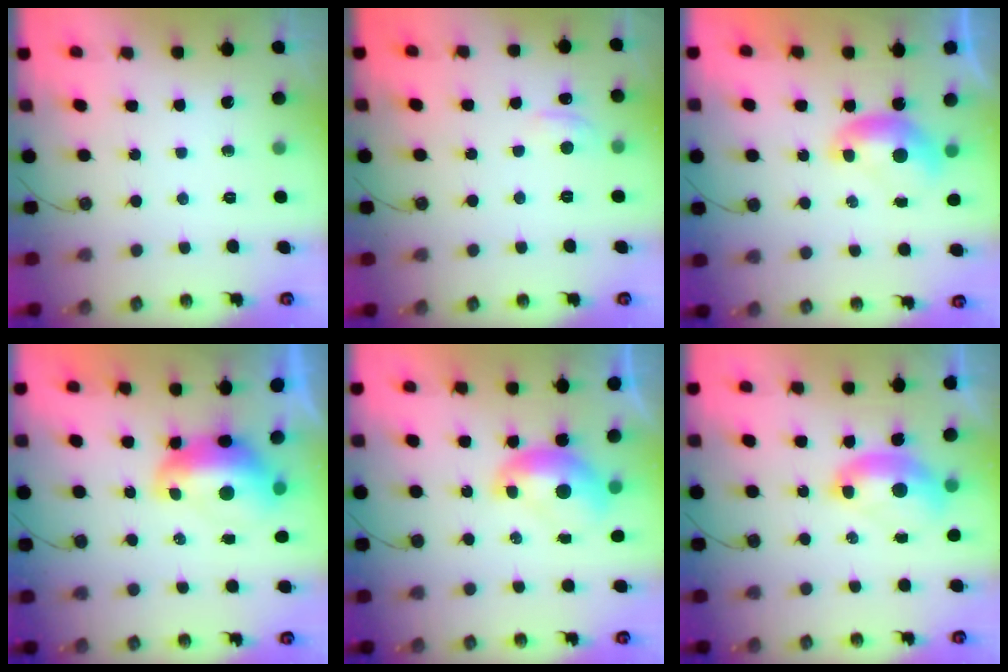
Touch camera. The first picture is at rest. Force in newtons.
{"total": 0.7, "press": 0.2, "slide": 0.6}
{"total": 0.0}
{"total": 2.9, "press": 2.8, "slide": 0.7}
{"total": 1.1, "press": 1.1, "slide": 0.2}
{"total": 2.9, "press": 2.8, "slide": 0.6}